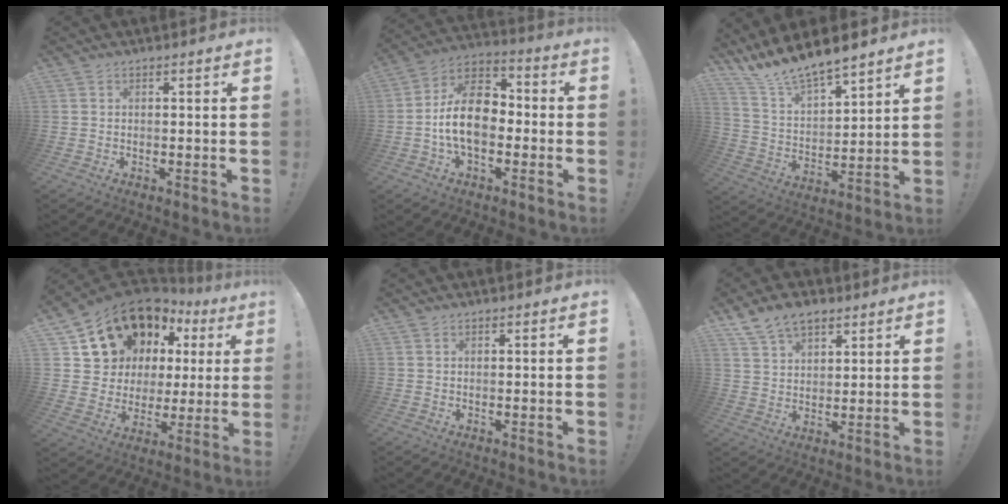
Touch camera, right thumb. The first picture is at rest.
{"total": 15.7, "force": [-2.1, 10.1, 11.9], "torque": [-0.212, 0.025, -0.032]}
{"total": 10.5, "force": [10.3, 0.9, 2.1], "torque": [-0.074, -0.090, 0.186]}
{"total": 15.7, "force": [9.8, 10.8, 5.9], "torque": [-0.095, -0.074, 0.203]}
{"total": 0.0}
{"total": 8.2, "force": [5.8, 4.4, 3.7], "torque": [-0.067, -0.022, 0.113]}